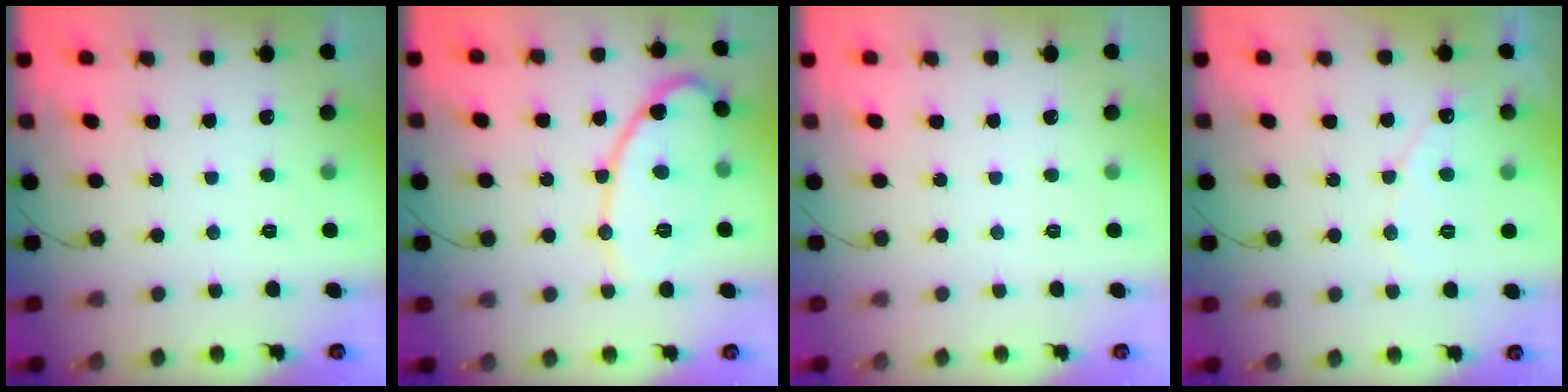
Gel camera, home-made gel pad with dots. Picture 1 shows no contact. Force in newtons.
{"total": 12.7, "press": 12.7, "slide": 0.7}
{"total": 0.0}
{"total": 5.0, "press": 5.0, "slide": 0.3}